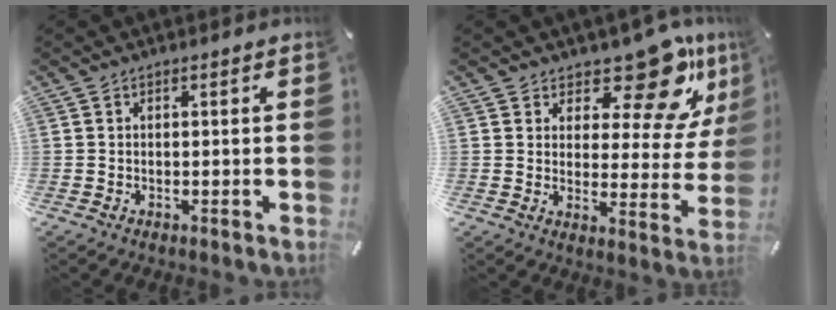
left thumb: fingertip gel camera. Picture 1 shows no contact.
{"total": 15.6, "force": [11.7, 6.1, 8.3], "torque": [-0.114, -0.092, 0.197]}